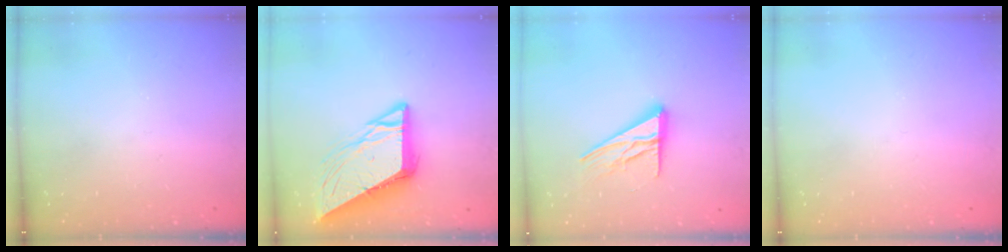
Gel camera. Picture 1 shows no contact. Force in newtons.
{"total": 11.0, "press": 10.9, "slide": 1.2}
{"total": 13.9, "press": 13.8, "slide": 1.3}
{"total": 0.0}